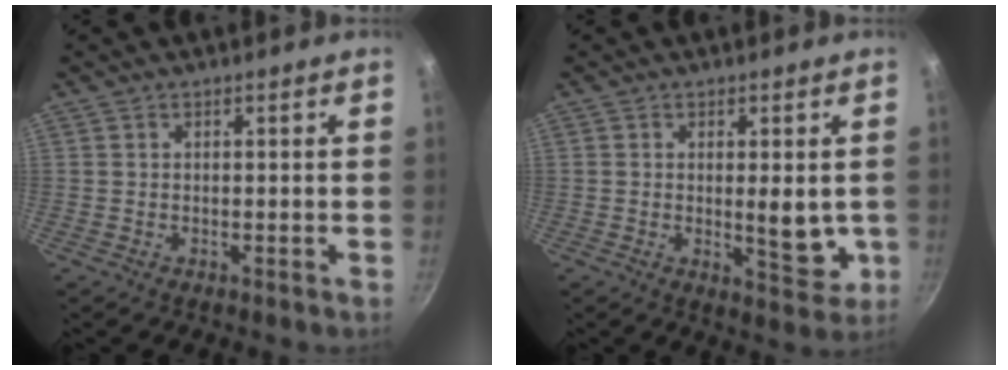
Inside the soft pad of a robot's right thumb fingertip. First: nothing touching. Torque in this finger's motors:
{"motor_torque": [0.57, 0.28, 1.29, -0.48, 0.32]}